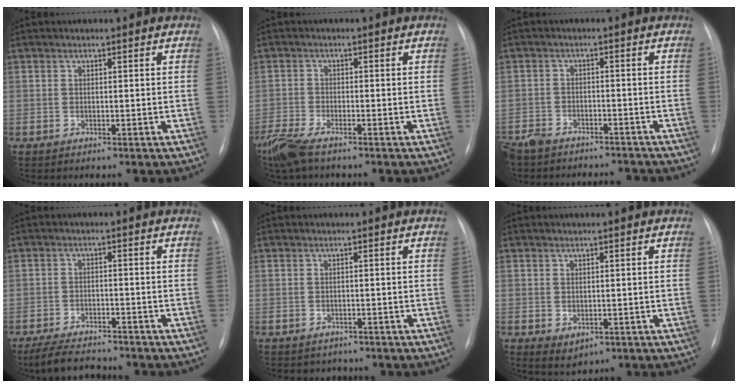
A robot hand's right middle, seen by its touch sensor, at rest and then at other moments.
{"total": 6.2, "force": [-4.8, 1.1, 3.8], "torque": [-0.088, -0.019, -0.094]}
{"total": 10.7, "force": [-9.6, 3.5, 3.1], "torque": [-0.064, 0.002, -0.135]}
{"total": 8.1, "force": [-7.2, 2.0, 3.1], "torque": [-0.057, -0.016, -0.115]}
{"total": 1.6, "force": [-1.3, 1.0, -0.2], "torque": [-0.004, 0.005, -0.016]}
{"total": 2.4, "force": [-0.4, 1.6, 1.7], "torque": [-0.026, -0.006, 0.008]}